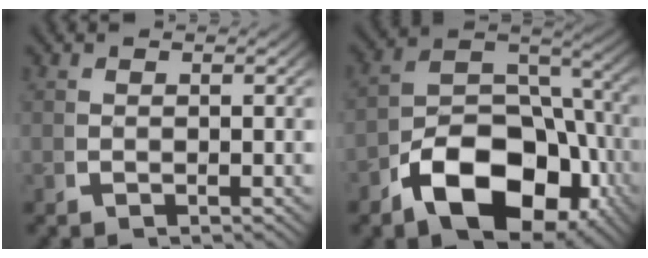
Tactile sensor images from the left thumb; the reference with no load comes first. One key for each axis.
{"total": 13.0, "fx": -3.7, "fy": 8.6, "fz": 9.1, "tx": -0.177, "ty": -0.051, "tz": -0.042}